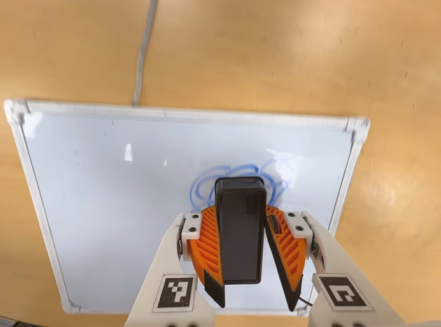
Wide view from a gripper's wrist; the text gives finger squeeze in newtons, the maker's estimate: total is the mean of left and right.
{"total": 10.2, "left": 10.9, "right": 9.5}